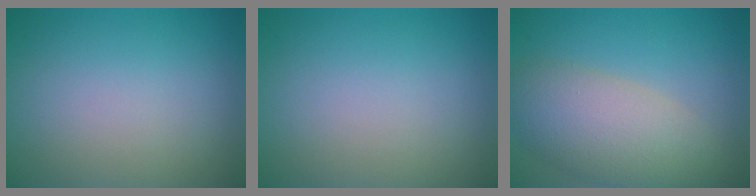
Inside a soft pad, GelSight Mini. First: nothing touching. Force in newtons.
{"total": 0.0}
{"total": 6.9, "press": 6.9, "slide": 0.4}